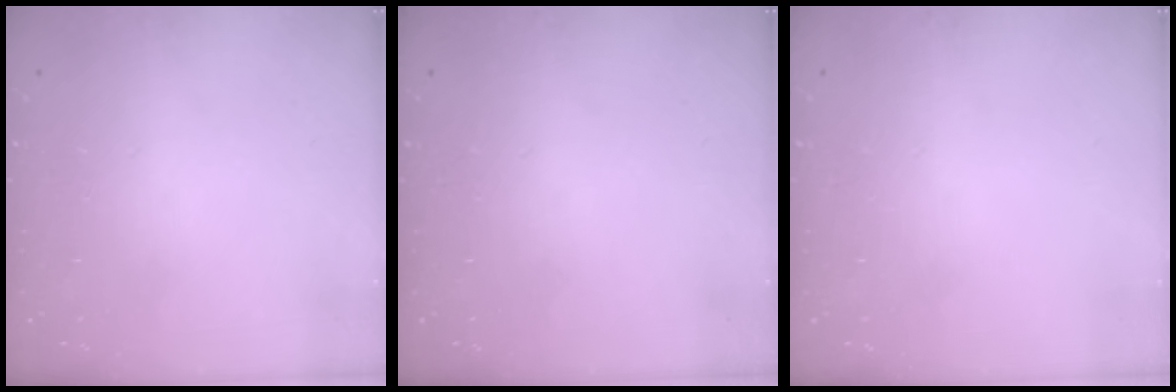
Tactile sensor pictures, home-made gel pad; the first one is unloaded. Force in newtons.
{"total": 0.0}
{"total": 0.0}